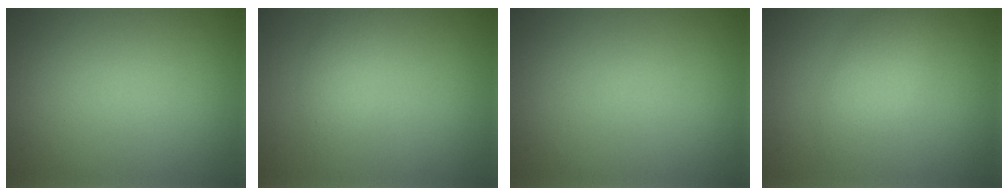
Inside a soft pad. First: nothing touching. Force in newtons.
{"total": 1.8, "press": 1.8, "slide": 0.1}
{"total": 0.0}
{"total": 2.7, "press": 2.6, "slide": 0.0}